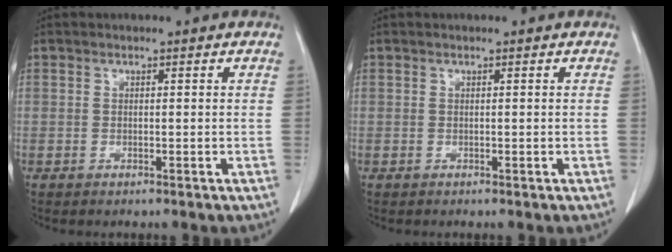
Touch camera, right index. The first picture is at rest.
{"total": 0.0}